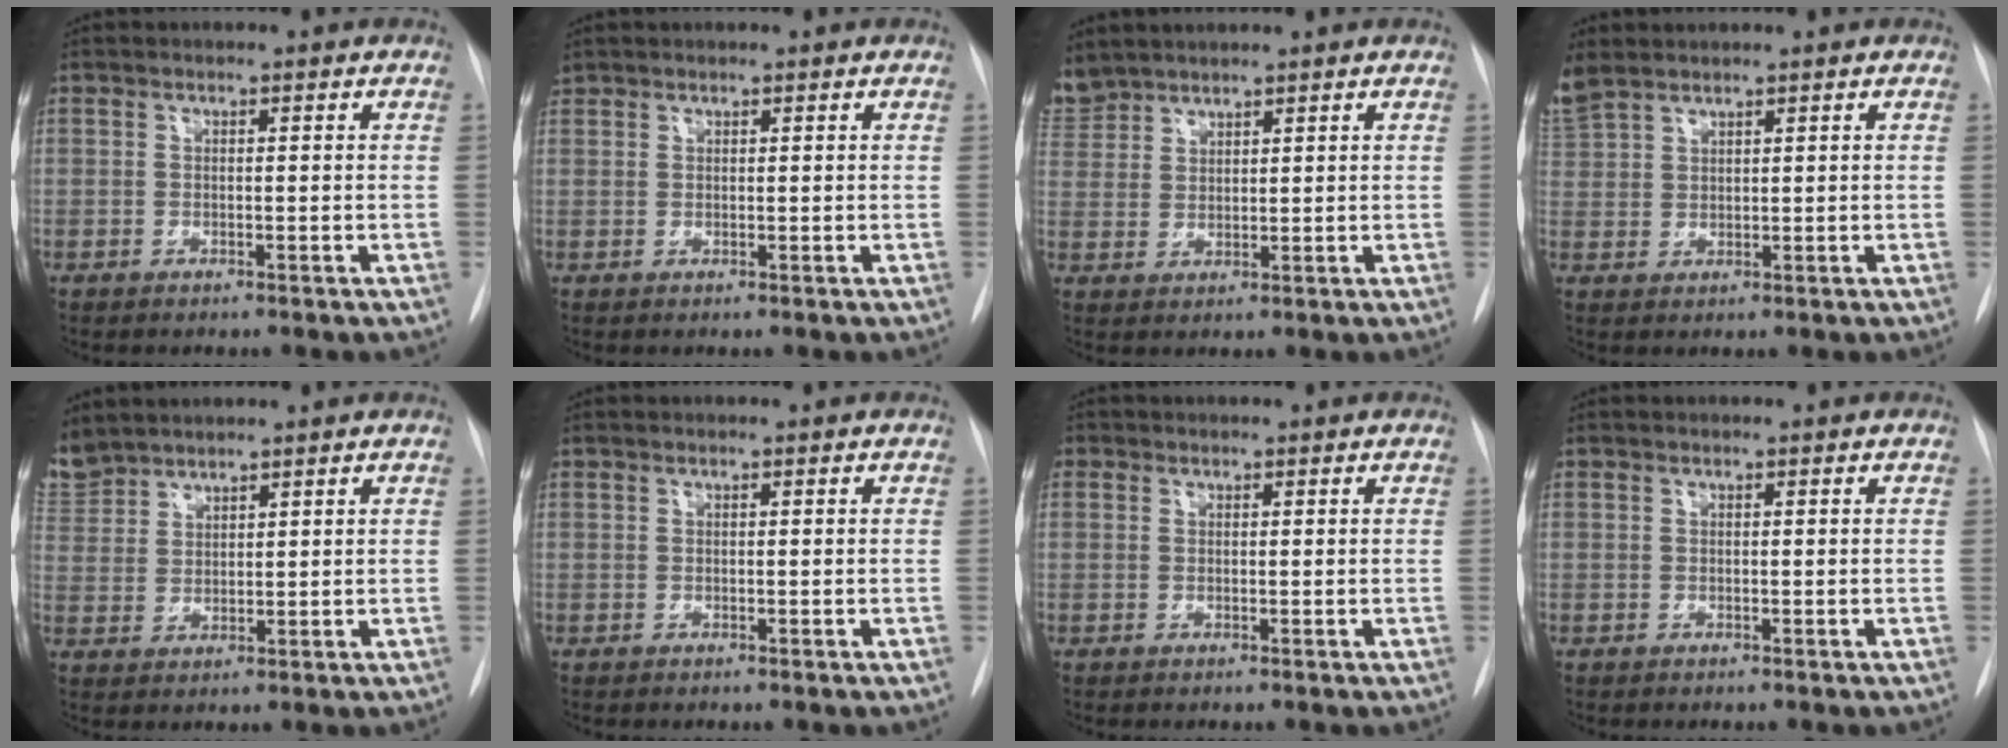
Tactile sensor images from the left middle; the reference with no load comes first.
{"total": 1.0, "force": [0.9, 0.5, -0.1], "torque": [0.003, 0.008, 0.017]}
{"total": 5.2, "force": [4.9, 1.7, 0.3], "torque": [-0.009, 0.013, 0.104]}
{"total": 5.2, "force": [4.6, 1.6, 1.8], "torque": [-0.057, 0.017, 0.108]}
{"total": 6.3, "force": [5.9, 2.2, 0.6], "torque": [-0.019, 0.010, 0.126]}
{"total": 0.0}
{"total": 0.6, "force": [0.3, 0.5, 0.1], "torque": [0.004, 0.001, 0.002]}
{"total": 0.0}